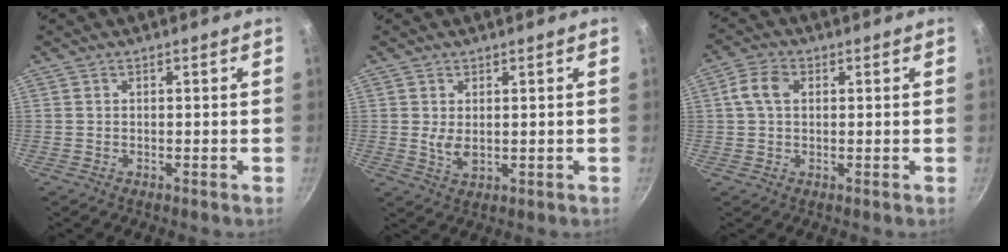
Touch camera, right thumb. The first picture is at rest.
{"total": 3.3, "force": [0.5, 1.8, 2.7], "torque": [-0.049, -0.012, 0.015]}
{"total": 5.0, "force": [1.0, 3.3, 3.6], "torque": [-0.074, 0.014, 0.013]}